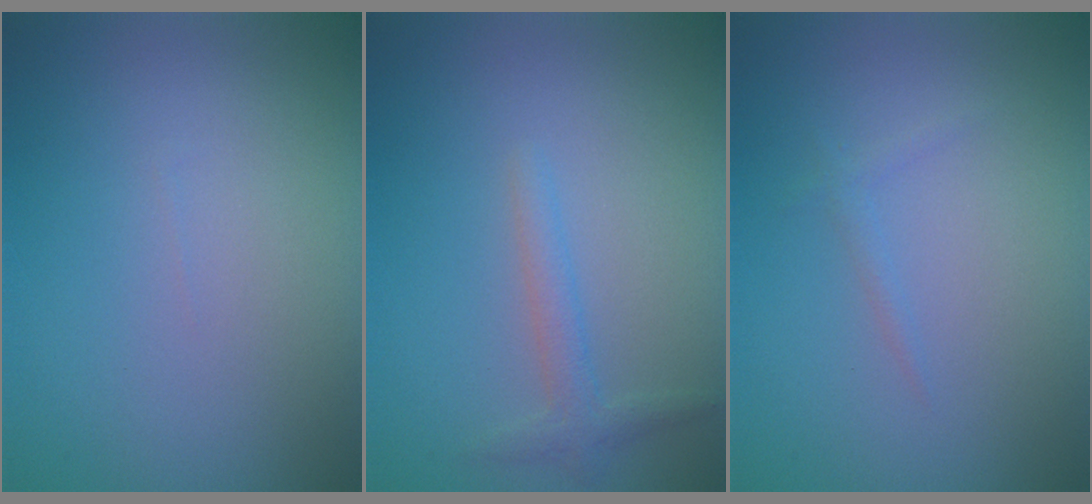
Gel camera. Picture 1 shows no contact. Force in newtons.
{"total": 1.7, "press": 1.7, "slide": 0.1}
{"total": 0.8, "press": 0.8, "slide": 0.0}